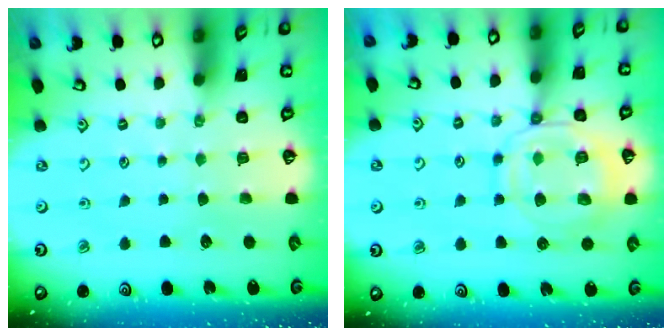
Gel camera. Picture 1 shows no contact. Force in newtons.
{"total": 11.8, "press": 11.7, "slide": 1.2}